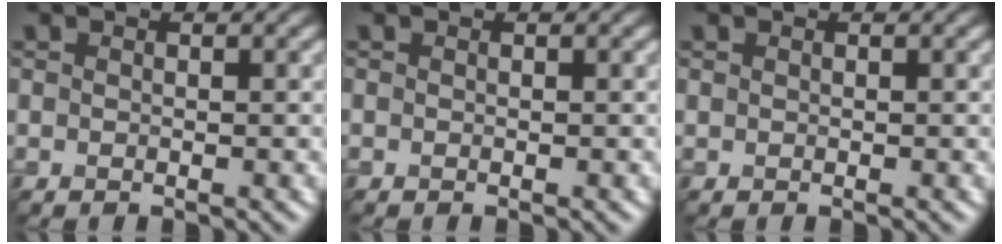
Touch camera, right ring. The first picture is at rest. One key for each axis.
{"total": 0.0}
{"total": 0.0}